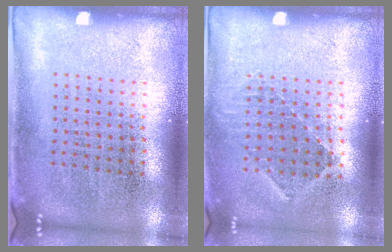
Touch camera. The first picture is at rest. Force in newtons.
{"total": 0.8, "press": 0.8, "slide": 0.3}